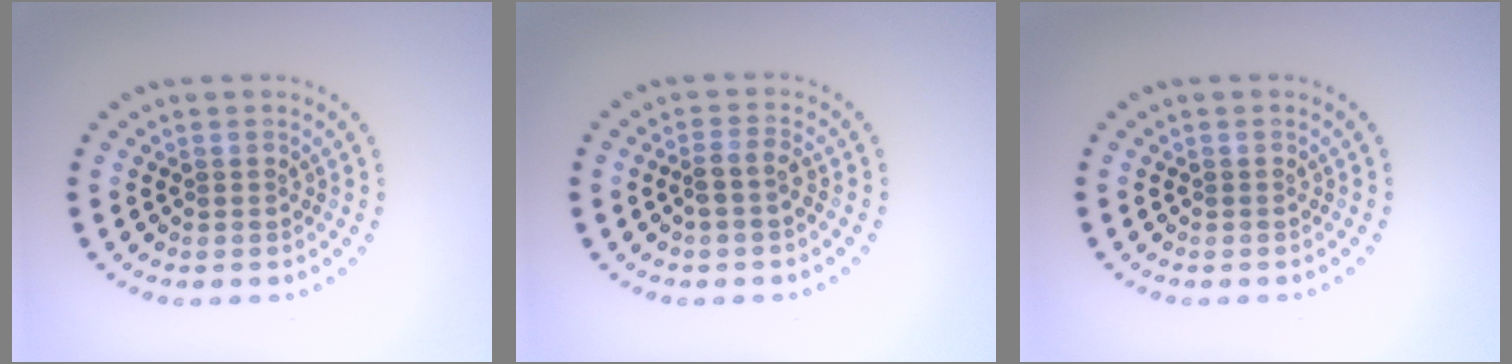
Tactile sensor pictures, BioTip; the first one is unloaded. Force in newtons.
{"total": 1.7, "press": 1.3, "slide": 1.1}
{"total": 0.0}